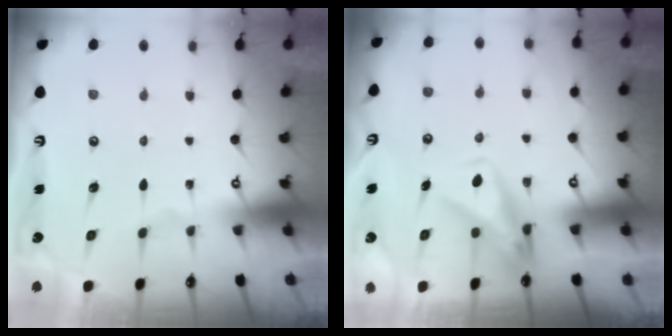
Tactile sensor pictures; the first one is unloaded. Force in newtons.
{"total": 10.2, "press": 10.2, "slide": 0.8}